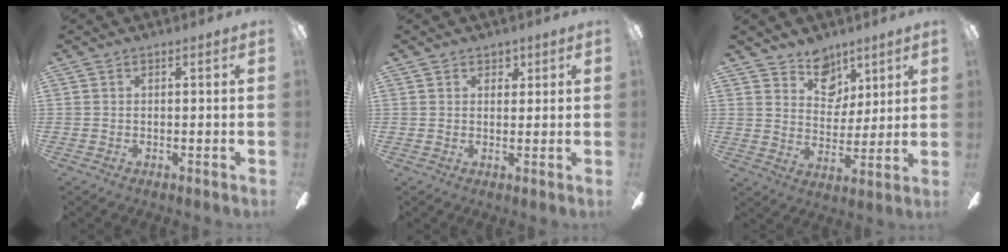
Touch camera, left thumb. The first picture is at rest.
{"total": 2.4, "force": [1.4, 1.9, 0.5], "torque": [0.003, -0.001, 0.023]}
{"total": 9.5, "force": [6.7, 6.5, 2.0], "torque": [-0.026, -0.045, 0.126]}